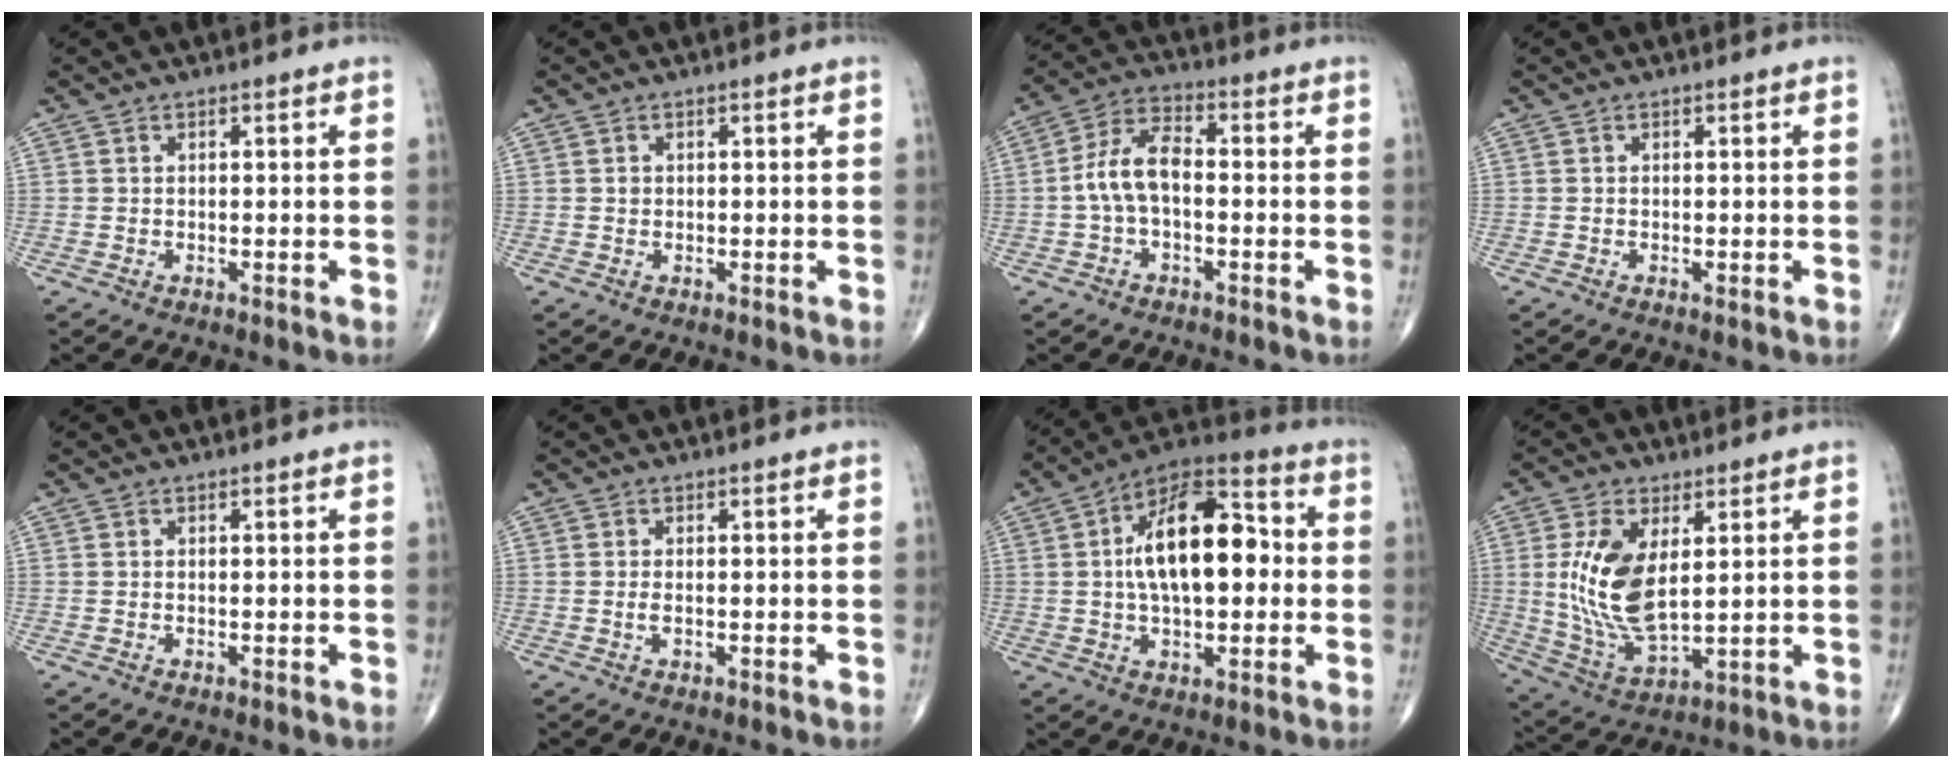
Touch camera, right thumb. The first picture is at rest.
{"total": 0.6, "force": [0.1, 0.6, 0.3], "torque": [-0.001, 0.001, 0.001]}
{"total": 8.3, "force": [-1.0, 4.4, 6.9], "torque": [-0.134, 0.032, -0.028]}
{"total": 0.0}
{"total": 0.0}
{"total": 1.2, "force": [-0.2, 0.4, 1.1], "torque": [-0.022, -0.004, -0.004]}
{"total": 18.4, "force": [1.4, 9.3, 15.8], "torque": [-0.241, 0.029, 0.015]}
{"total": 14.1, "force": [2.7, 6.9, 11.9], "torque": [-0.239, -0.019, 0.065]}